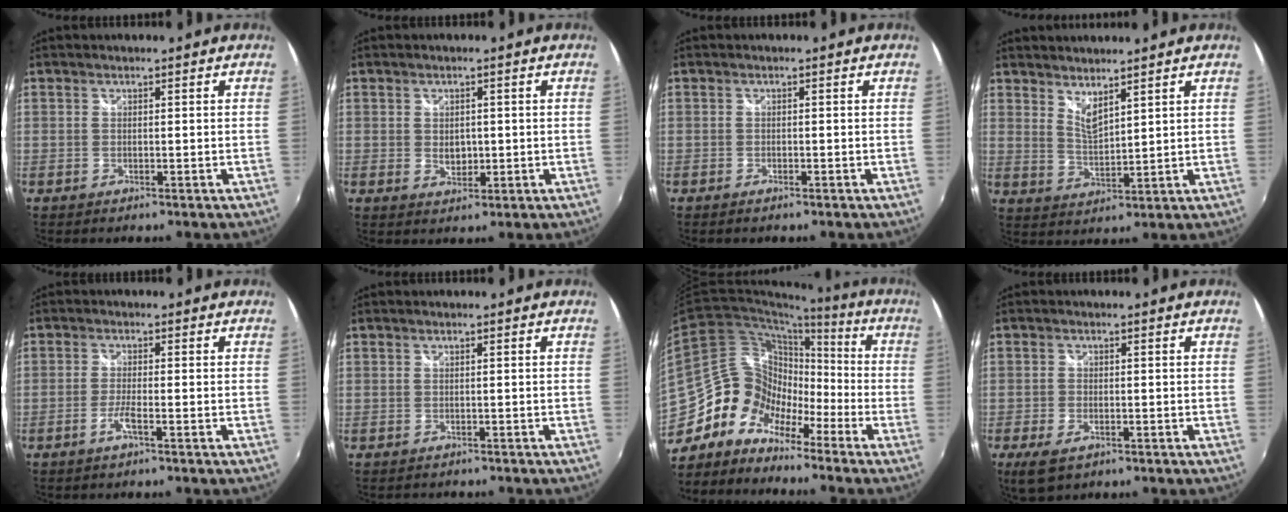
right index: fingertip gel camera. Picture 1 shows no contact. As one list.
[{"total": 3.1, "force": [-0.1, 2.4, 2.0], "torque": [-0.030, -0.002, 0.000]}, {"total": 1.0, "force": [-0.8, 0.4, 0.5], "torque": [-0.010, -0.004, -0.016]}, {"total": 4.4, "force": [3.7, 0.7, 2.3], "torque": [-0.038, -0.009, 0.064]}, {"total": 2.5, "force": [-1.4, -0.2, 2.1], "torque": [-0.049, -0.002, -0.031]}, {"total": 1.1, "force": [-0.8, 0.7, -0.1], "torque": [-0.003, 0.000, -0.011]}, {"total": 12.7, "force": [-9.5, 7.7, 3.6], "torque": [-0.059, 0.028, -0.194]}, {"total": 4.9, "force": [-2.7, 2.6, 3.2], "torque": [-0.077, -0.015, -0.048]}]